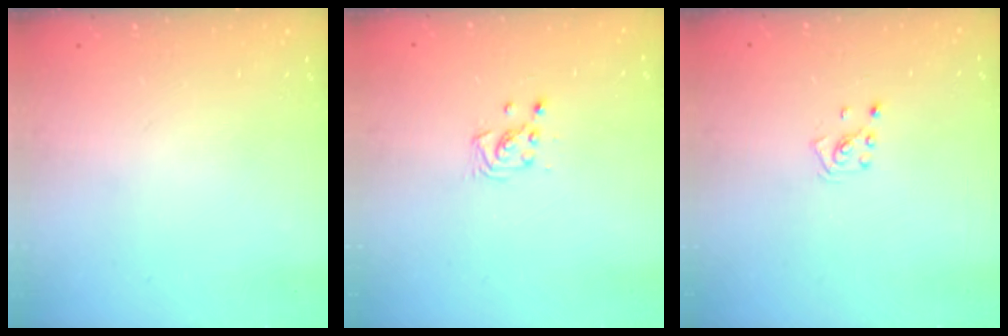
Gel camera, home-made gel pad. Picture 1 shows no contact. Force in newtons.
{"total": 3.0, "press": 2.9, "slide": 0.5}
{"total": 2.2, "press": 2.2, "slide": 0.6}